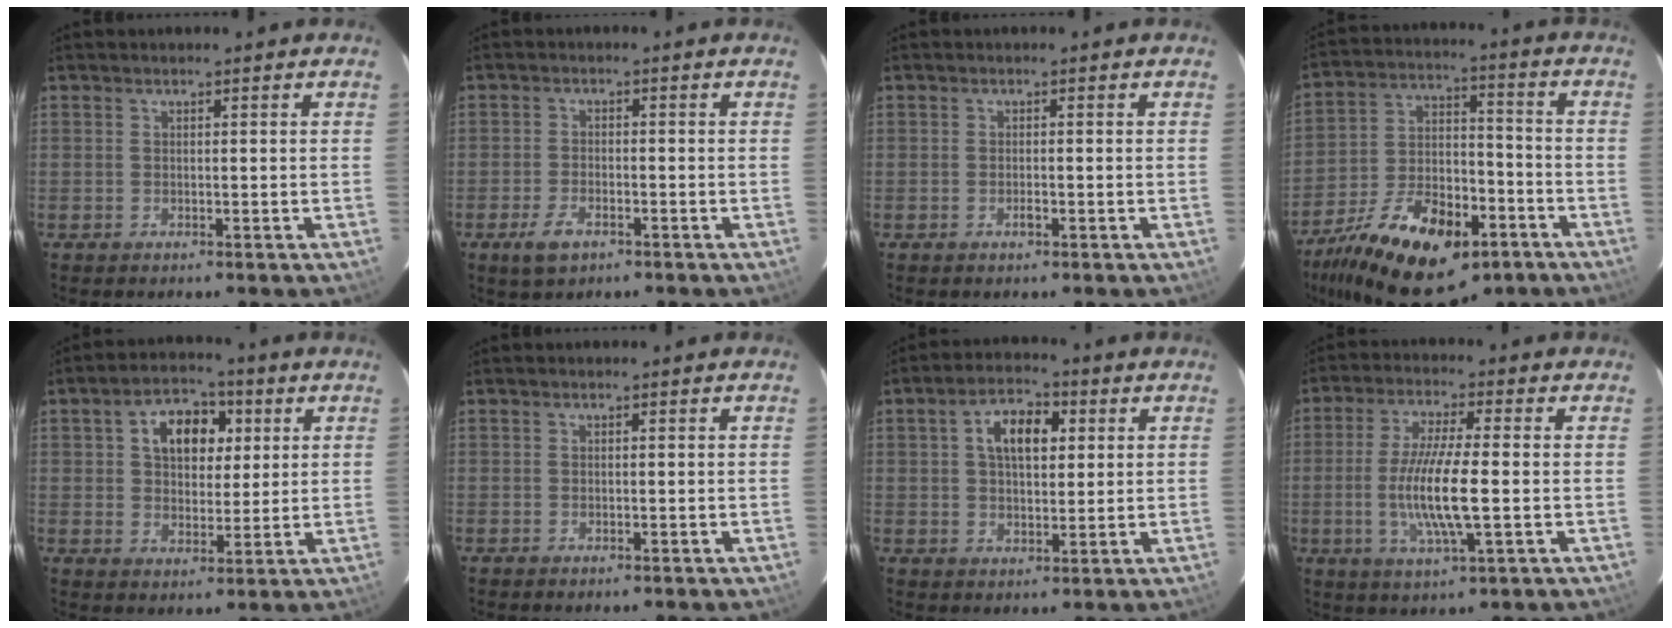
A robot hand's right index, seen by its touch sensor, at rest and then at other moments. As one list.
[{"total": 4.6, "force": [-2.8, 2.2, 3.0], "torque": [-0.073, -0.005, -0.049]}, {"total": 1.0, "force": [-0.5, 0.4, 0.7], "torque": [-0.014, 0.001, -0.009]}, {"total": 22.8, "force": [-13.2, 11.2, 14.8], "torque": [-0.289, -0.010, -0.207]}, {"total": 9.6, "force": [3.0, 6.6, 6.4], "torque": [-0.111, 0.028, 0.051]}, {"total": 0.0}, {"total": 7.9, "force": [2.2, 4.4, 6.2], "torque": [-0.104, 0.024, 0.038]}, {"total": 11.0, "force": [-1.6, 1.4, 10.8], "torque": [-0.209, -0.009, -0.034]}]